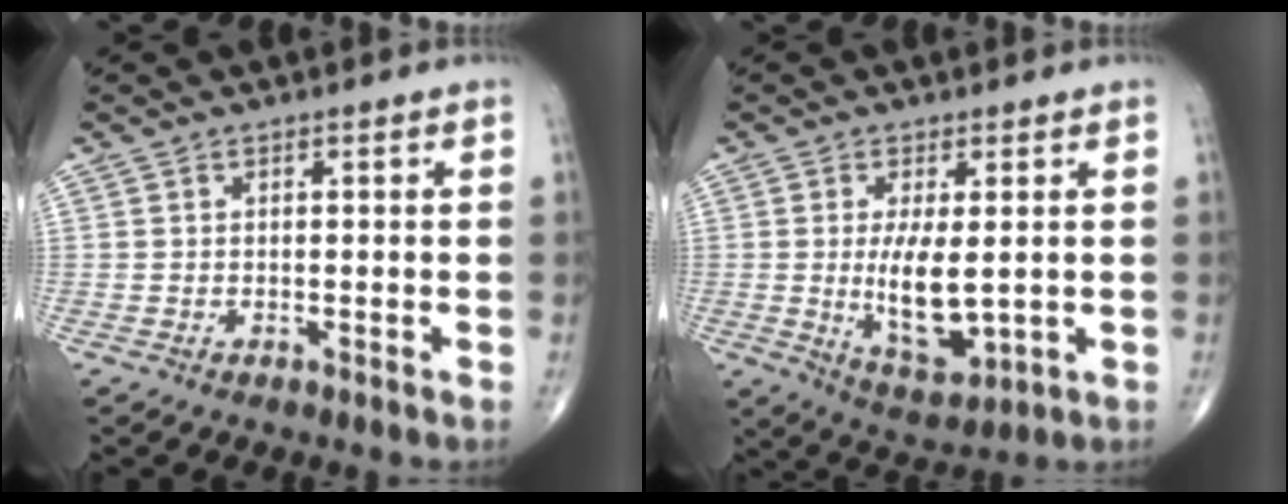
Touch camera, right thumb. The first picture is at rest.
{"total": 9.6, "force": [0.0, 3.9, 8.8], "torque": [-0.149, -0.025, 0.014]}